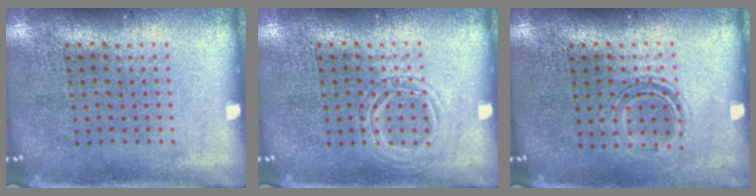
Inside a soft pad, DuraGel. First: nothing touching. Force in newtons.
{"total": 1.6, "press": 1.6, "slide": 0.2}
{"total": 1.1, "press": 0.9, "slide": 0.5}